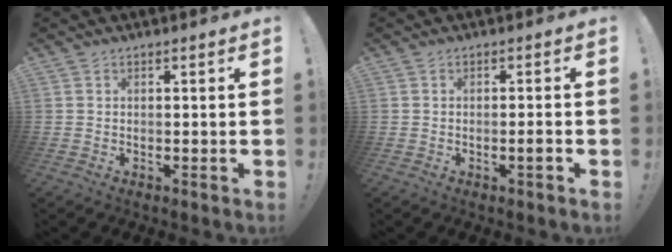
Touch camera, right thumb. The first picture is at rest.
{"total": 2.0, "force": [-1.1, 0.0, 1.7], "torque": [-0.021, -0.002, -0.021]}